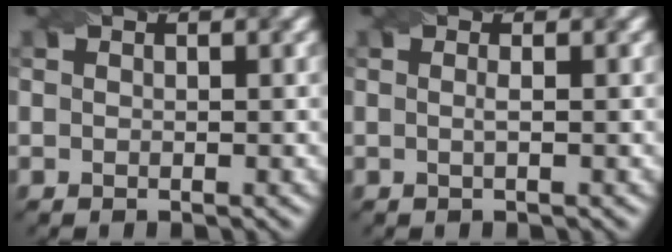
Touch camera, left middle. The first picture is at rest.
{"total": 0.9, "force": [-0.1, 0.2, 0.9], "torque": [-0.015, -0.001, -0.005]}